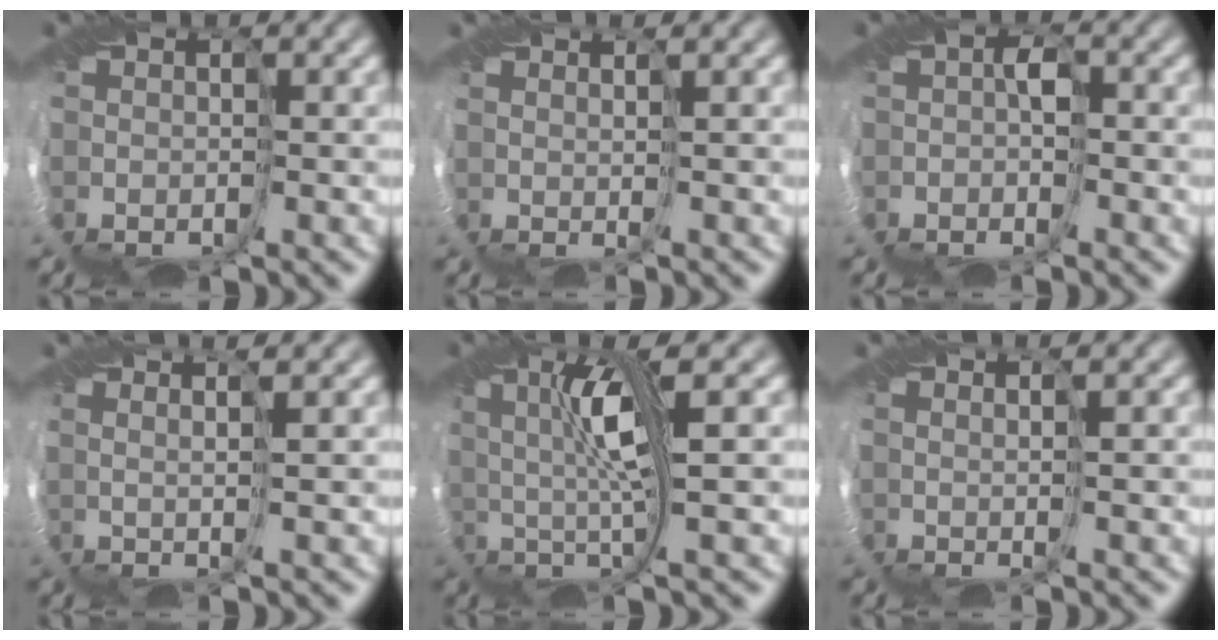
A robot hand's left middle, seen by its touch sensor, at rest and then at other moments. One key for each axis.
{"total": 1.9, "fx": 1.5, "fy": -0.1, "fz": 1.1, "tx": -0.002, "ty": 0.027, "tz": 0.006}
{"total": 0.8, "fx": -0.3, "fy": 0.1, "fz": 0.7, "tx": -0.018, "ty": 0.005, "tz": -0.008}
{"total": 4.1, "fx": 2.7, "fy": 0.7, "fz": 3.0, "tx": -0.024, "ty": 0.037, "tz": 0.016}
{"total": 5.1, "fx": 1.3, "fy": -0.2, "fz": 5.0, "tx": -0.103, "ty": 0.008, "tz": 0.023}
{"total": 2.2, "fx": 1.7, "fy": 0.0, "fz": 1.5, "tx": -0.006, "ty": 0.028, "tz": 0.005}